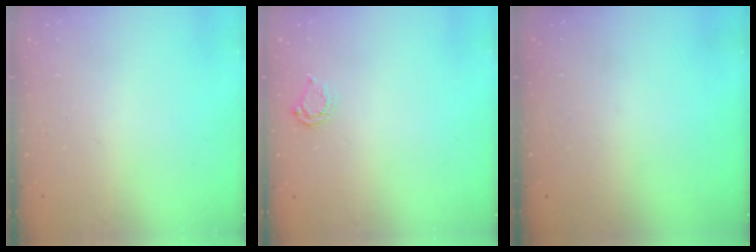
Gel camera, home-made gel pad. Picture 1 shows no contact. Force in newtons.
{"total": 4.2, "press": 4.2, "slide": 0.2}
{"total": 0.0}